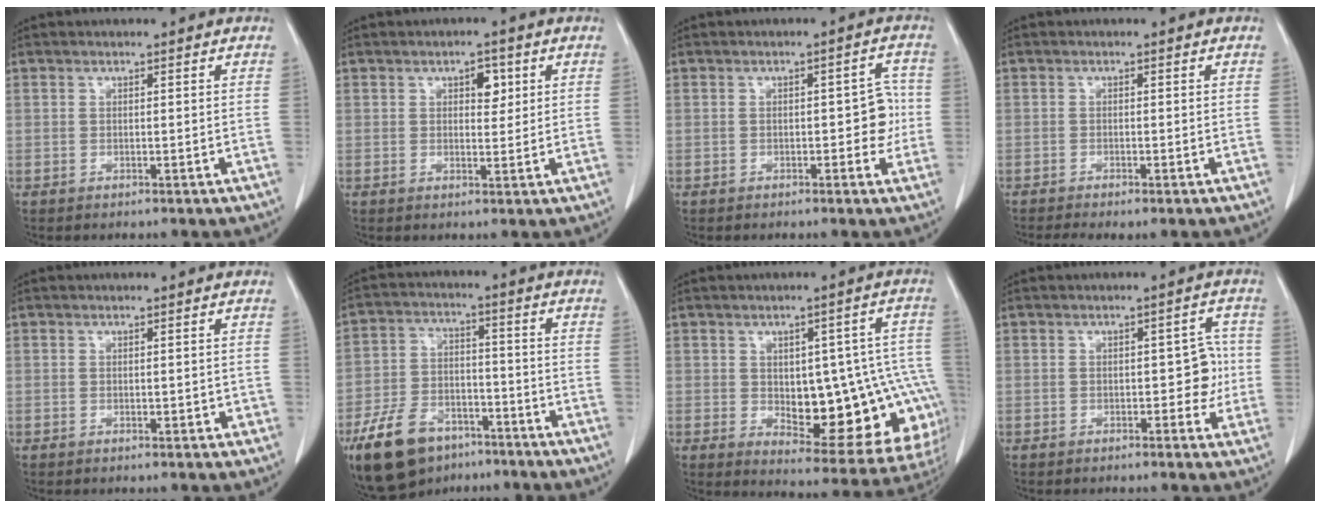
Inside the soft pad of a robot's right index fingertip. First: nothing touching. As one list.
[{"total": 3.1, "force": [1.3, 1.7, 2.3], "torque": [-0.029, 0.003, 0.017]}, {"total": 4.2, "force": [-0.4, 1.9, 3.8], "torque": [-0.040, 0.018, -0.004]}, {"total": 3.3, "force": [-2.3, 0.9, 2.2], "torque": [-0.035, -0.009, -0.035]}, {"total": 1.3, "force": [-0.2, 0.8, 1.0], "torque": [-0.013, 0.003, 0.001]}, {"total": 13.7, "force": [-9.2, 7.5, 6.8], "torque": [-0.134, 0.000, -0.157]}, {"total": 19.7, "force": [-2.3, 8.4, 17.6], "torque": [-0.151, 0.031, 0.000]}, {"total": 4.1, "force": [-0.4, 2.2, 3.5], "torque": [-0.036, 0.020, -0.003]}]